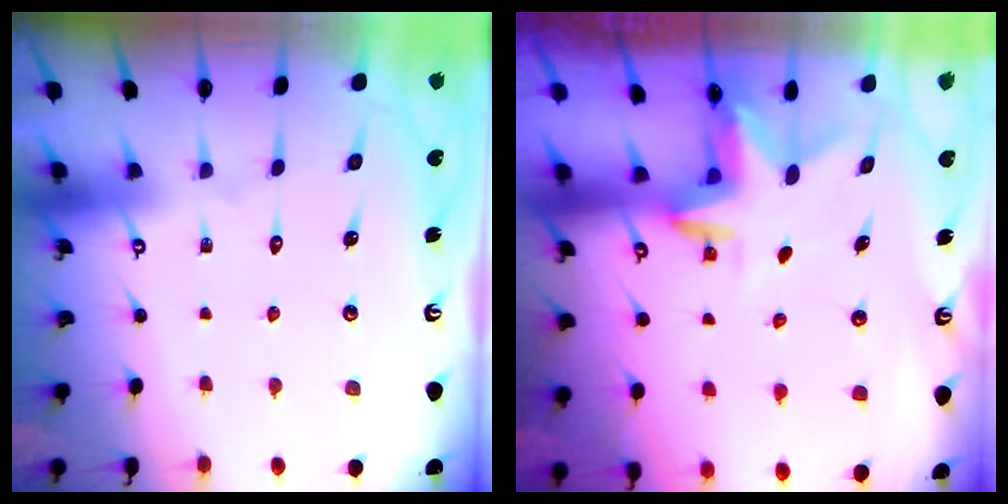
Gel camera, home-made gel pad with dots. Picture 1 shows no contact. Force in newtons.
{"total": 3.0, "press": 3.0, "slide": 0.2}